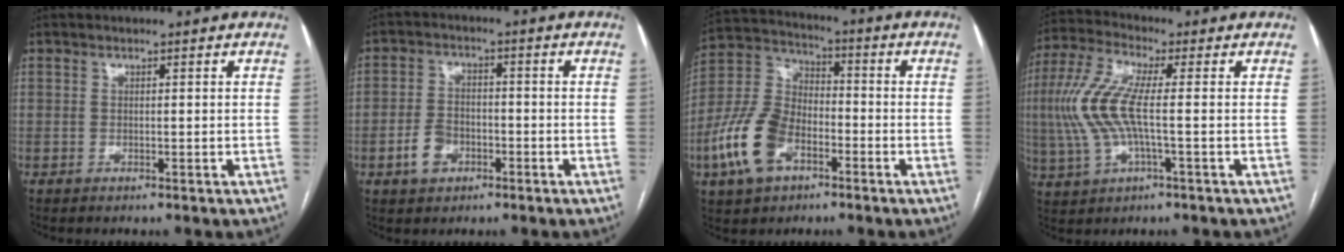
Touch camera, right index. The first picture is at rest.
{"total": 5.1, "force": [-2.2, 3.5, 2.9], "torque": [-0.058, 0.009, -0.037]}
{"total": 12.9, "force": [-5.4, 7.6, 9.0], "torque": [-0.214, 0.013, -0.103]}
{"total": 10.3, "force": [-0.3, 2.2, 10.1], "torque": [-0.238, 0.013, -0.009]}